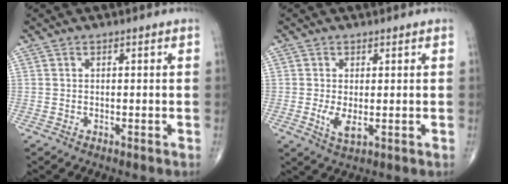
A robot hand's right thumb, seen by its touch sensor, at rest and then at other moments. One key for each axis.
{"total": 3.5, "fx": -0.3, "fy": 1.4, "fz": 3.2, "tx": -0.065, "ty": -0.011, "tz": -0.001}